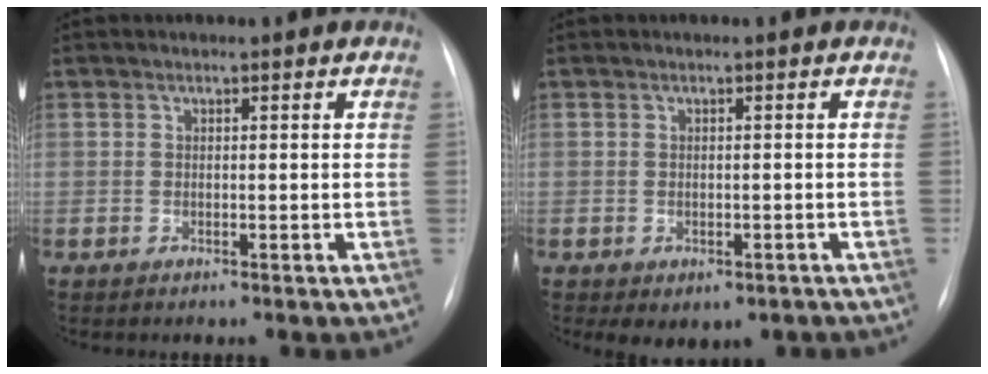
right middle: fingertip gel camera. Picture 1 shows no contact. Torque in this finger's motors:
{"motor_torque": [0.15, -0.13, 0.07, 0.06]}